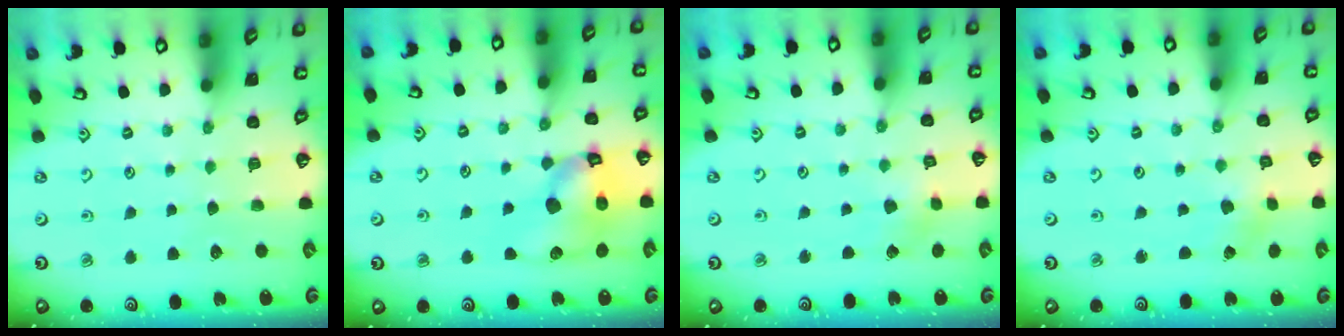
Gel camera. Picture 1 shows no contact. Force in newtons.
{"total": 14.1, "press": 14.0, "slide": 1.8}
{"total": 2.1, "press": 2.1, "slide": 0.0}
{"total": 1.6, "press": 1.5, "slide": 0.2}